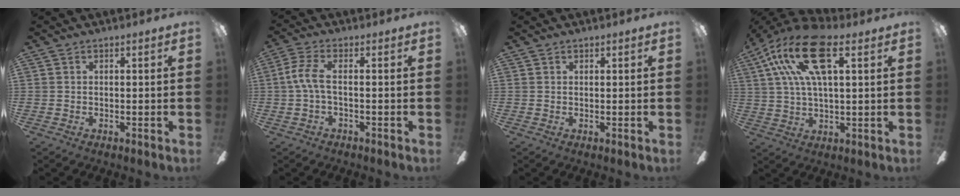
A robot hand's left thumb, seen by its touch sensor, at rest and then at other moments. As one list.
[{"total": 6.3, "force": [-0.2, 2.2, 5.9], "torque": [-0.128, 0.001, -0.007]}, {"total": 0.8, "force": [0.8, 0.3, -0.1], "torque": [0.001, -0.002, 0.015]}, {"total": 19.6, "force": [8.5, 8.1, 15.6], "torque": [-0.305, -0.010, 0.142]}]